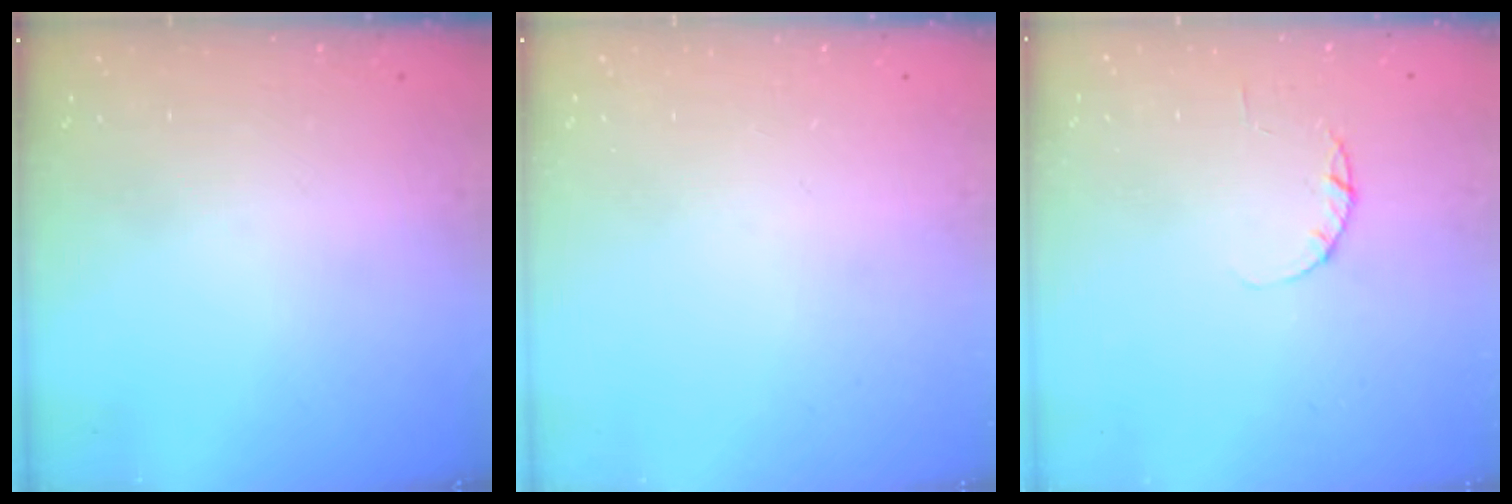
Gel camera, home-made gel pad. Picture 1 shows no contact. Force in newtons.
{"total": 0.0}
{"total": 2.2, "press": 2.2, "slide": 0.4}